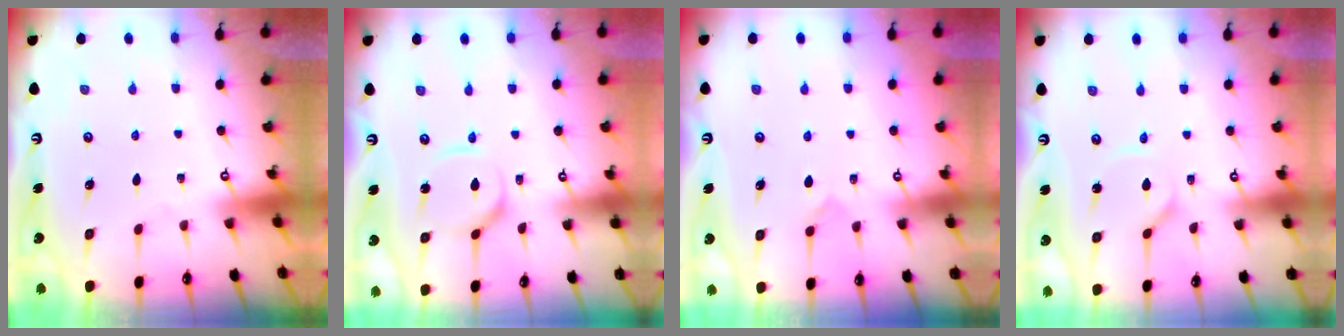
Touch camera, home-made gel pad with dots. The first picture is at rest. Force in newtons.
{"total": 6.5, "press": 6.5, "slide": 0.4}
{"total": 5.9, "press": 5.9, "slide": 0.4}
{"total": 1.8, "press": 1.8, "slide": 0.3}